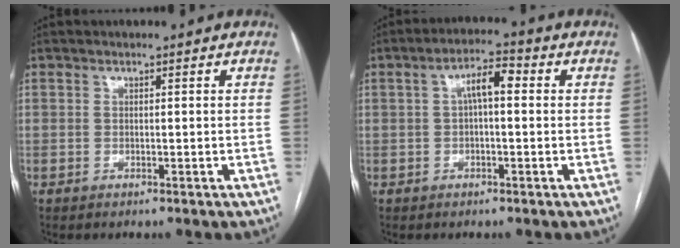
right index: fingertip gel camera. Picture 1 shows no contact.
{"total": 4.8, "force": [0.7, 1.4, 4.6], "torque": [-0.082, 0.022, 0.010]}